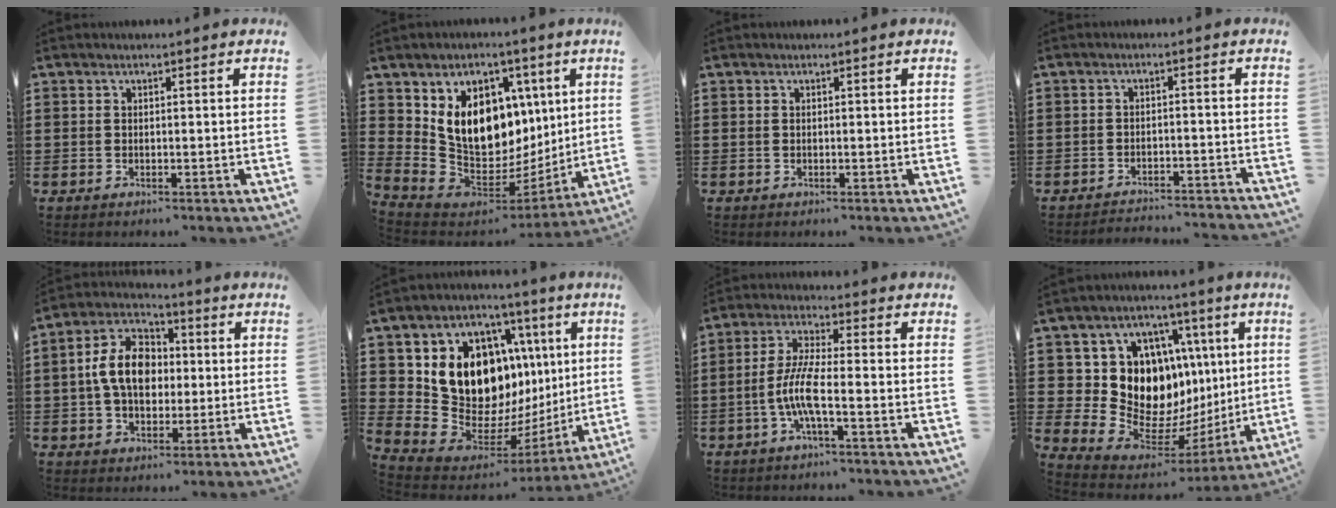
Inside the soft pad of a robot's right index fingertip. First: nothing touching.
{"total": 12.7, "force": [4.6, 9.6, 7.0], "torque": [-0.167, -0.042, 0.096]}
{"total": 0.0}
{"total": 2.8, "force": [-2.8, 0.1, 0.1], "torque": [-0.008, 0.000, -0.060]}
{"total": 9.8, "force": [0.2, 6.8, 7.0], "torque": [-0.155, 0.015, -0.002]}
{"total": 15.3, "force": [3.7, 11.8, 8.9], "torque": [-0.186, -0.052, 0.078]}
{"total": 6.9, "force": [-2.4, 1.2, 6.4], "torque": [-0.158, -0.017, -0.057]}
{"total": 14.6, "force": [3.0, 12.2, 7.4], "torque": [-0.155, -0.046, 0.069]}